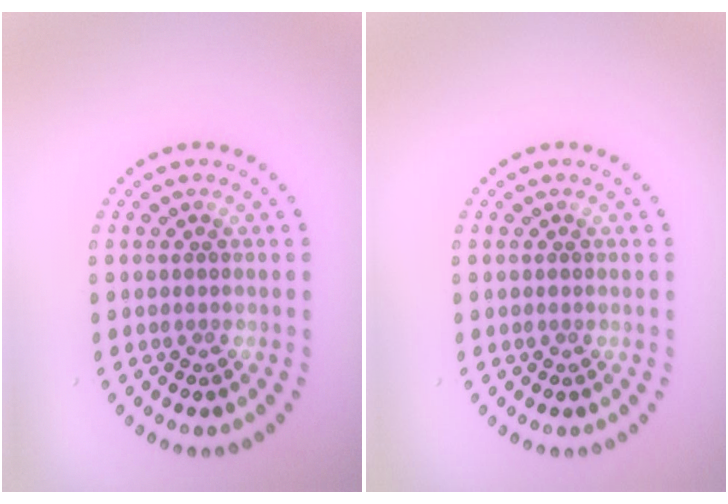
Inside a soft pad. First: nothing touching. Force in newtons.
{"total": 0.0}